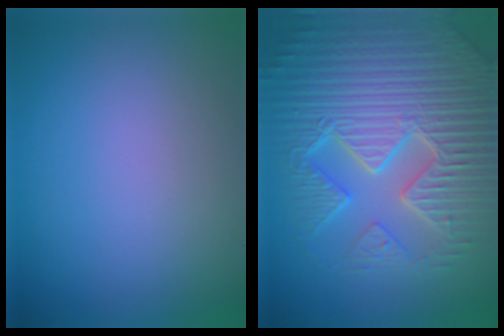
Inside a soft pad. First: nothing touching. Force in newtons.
{"total": 9.6, "press": 6.7, "slide": 6.8}